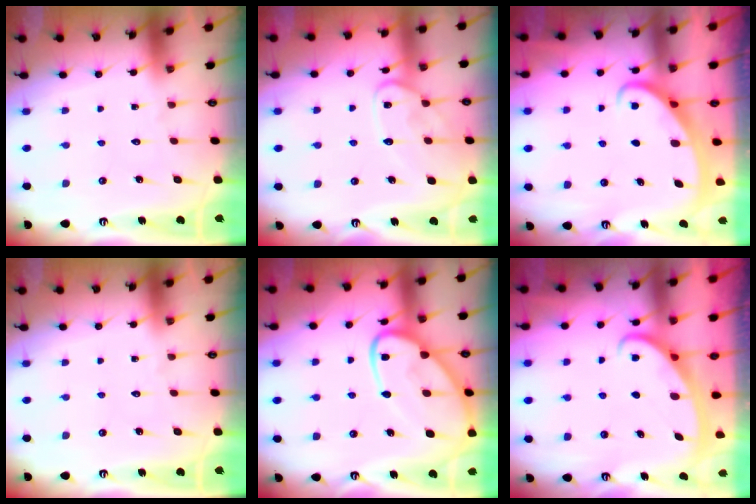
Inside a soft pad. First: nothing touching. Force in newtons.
{"total": 12.2, "press": 12.2, "slide": 1.0}
{"total": 2.5, "press": 2.5, "slide": 0.4}
{"total": 0.0}
{"total": 15.0, "press": 14.9, "slide": 1.4}
{"total": 2.6, "press": 2.6, "slide": 0.4}